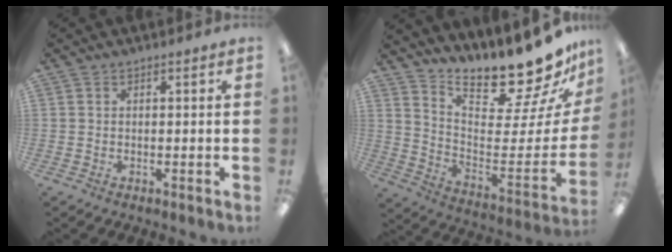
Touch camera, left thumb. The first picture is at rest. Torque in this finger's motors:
{"motor_torque": [0.32, 0.02, 1.05, -1.72, 0.05]}